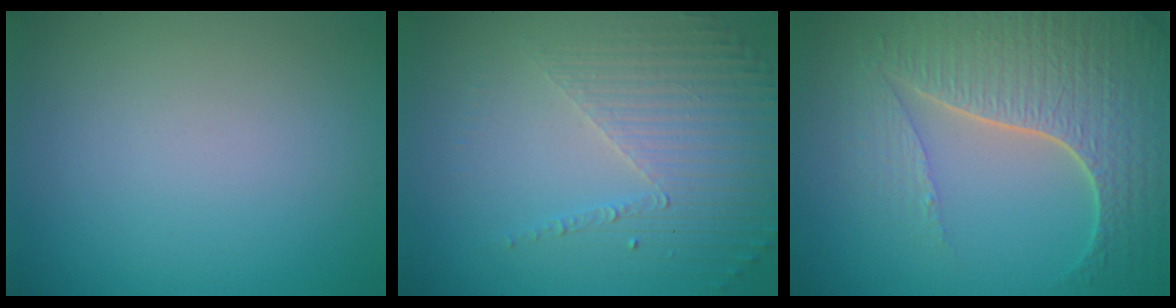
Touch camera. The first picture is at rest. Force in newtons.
{"total": 4.5, "press": 3.2, "slide": 3.2}
{"total": 7.5, "press": 5.6, "slide": 5.0}